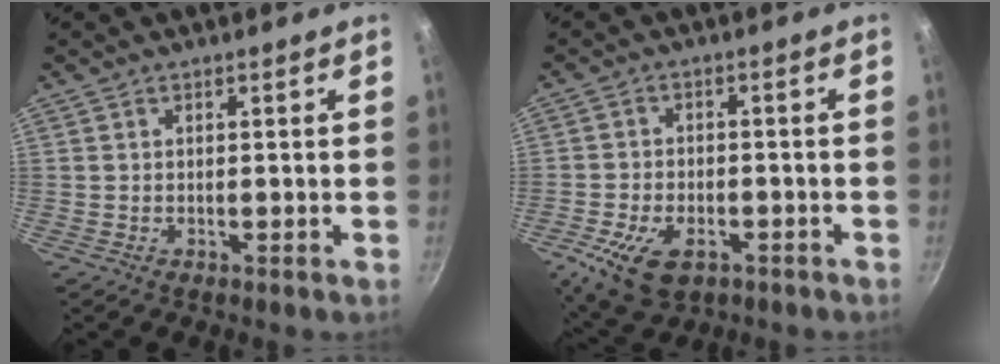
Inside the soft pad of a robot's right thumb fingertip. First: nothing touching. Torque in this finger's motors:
{"motor_torque": [0.37, -0.06, -0.27, -0.25, 0.08]}